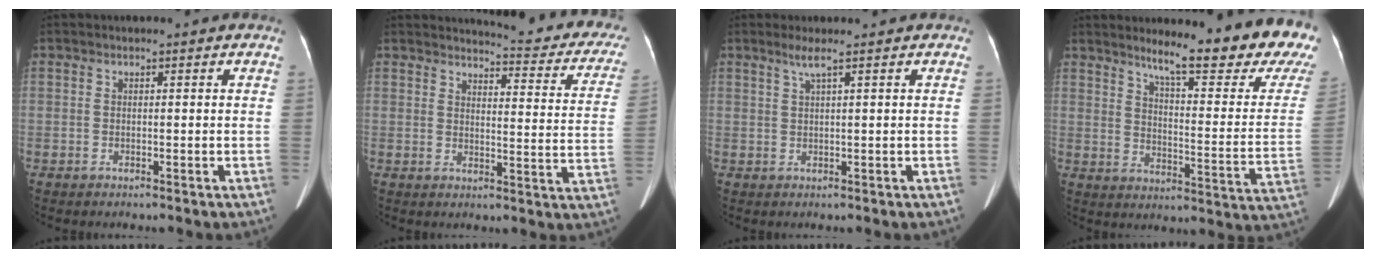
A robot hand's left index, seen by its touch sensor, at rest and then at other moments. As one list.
[{"total": 16.5, "force": [15.4, 2.5, 5.2], "torque": [-0.040, -0.078, 0.150]}, {"total": 1.8, "force": [1.0, -0.4, 1.5], "torque": [-0.038, 0.004, 0.025]}, {"total": 20.8, "force": [17.3, 1.2, 11.6], "torque": [-0.156, -0.082, 0.216]}]